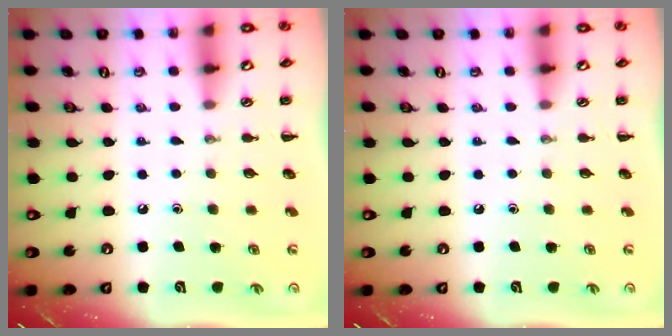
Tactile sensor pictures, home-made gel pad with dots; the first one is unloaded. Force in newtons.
{"total": 0.0}